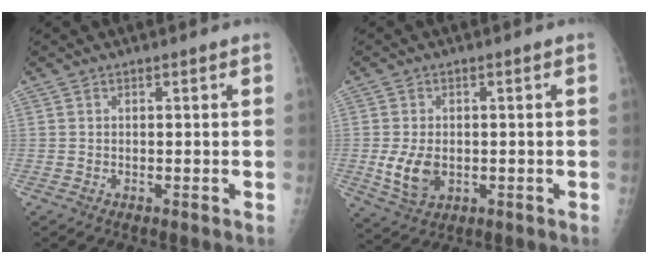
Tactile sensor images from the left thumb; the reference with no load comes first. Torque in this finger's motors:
{"motor_torque": [-0.14, 0.83, 0.72, -0.18, 0.07]}